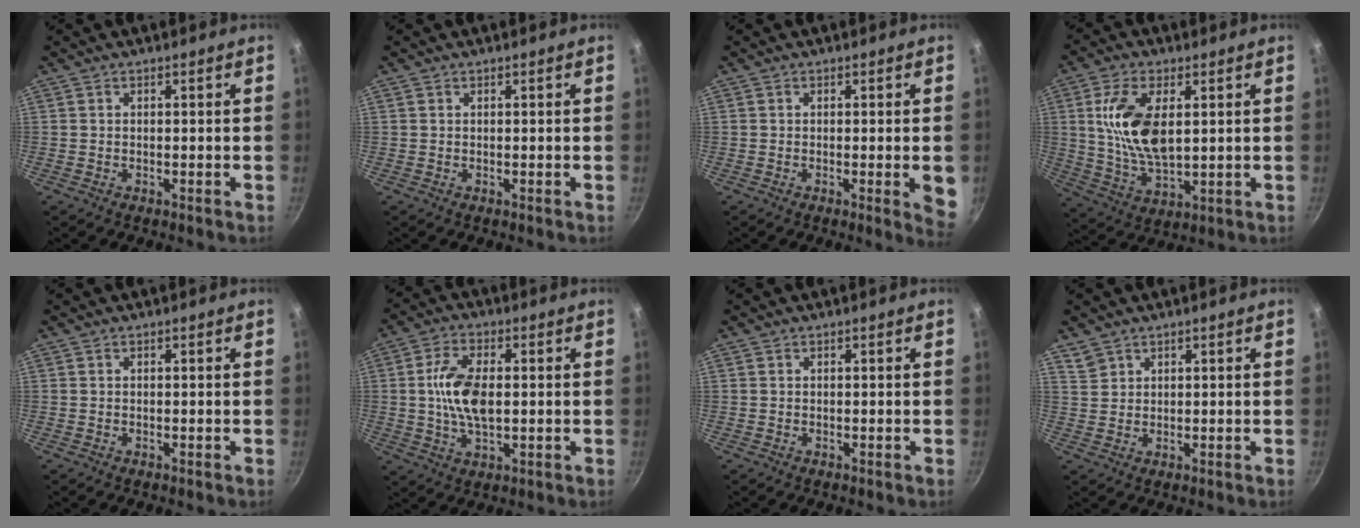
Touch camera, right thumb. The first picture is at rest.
{"total": 0.0}
{"total": 5.2, "force": [-0.8, 1.0, 5.0], "torque": [-0.047, -0.002, -0.009]}
{"total": 13.3, "force": [2.8, 6.7, 11.1], "torque": [-0.205, -0.012, 0.060]}
{"total": 0.0}
{"total": 9.8, "force": [0.5, 5.1, 8.4], "torque": [-0.158, 0.007, 0.008]}
{"total": 0.0}
{"total": 2.6, "force": [2.0, 1.7, 0.4], "torque": [0.001, 0.005, 0.044]}